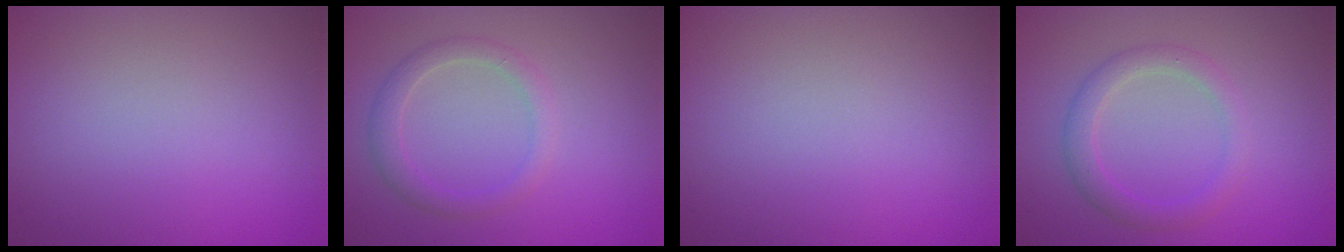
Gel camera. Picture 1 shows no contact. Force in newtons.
{"total": 2.2, "press": 2.2, "slide": 0.0}
{"total": 0.0}
{"total": 2.5, "press": 2.5, "slide": 0.1}